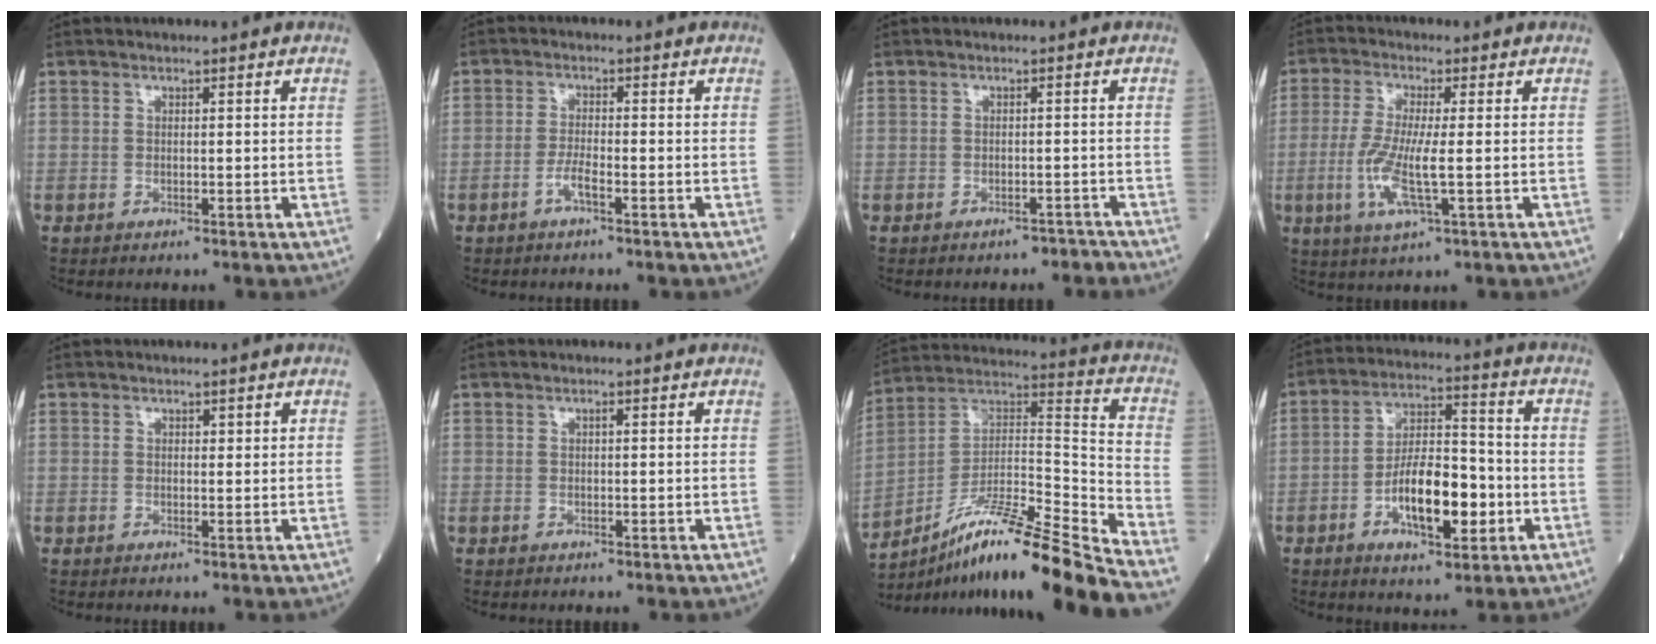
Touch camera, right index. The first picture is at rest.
{"total": 2.6, "force": [-1.4, 0.1, 2.1], "torque": [-0.045, -0.001, -0.031]}
{"total": 1.8, "force": [-1.7, 0.4, 0.1], "torque": [0.002, 0.000, -0.022]}
{"total": 7.8, "force": [-1.5, 0.8, 7.6], "torque": [-0.170, -0.016, -0.034]}
{"total": 0.6, "force": [0.4, 0.4, 0.3], "torque": [0.001, 0.001, 0.004]}
{"total": 0.0}
{"total": 21.2, "force": [-16.6, -1.5, 13.2], "torque": [-0.216, 0.005, -0.294]}
{"total": 11.5, "force": [-3.6, 4.0, 10.1], "torque": [-0.181, 0.012, -0.062]}